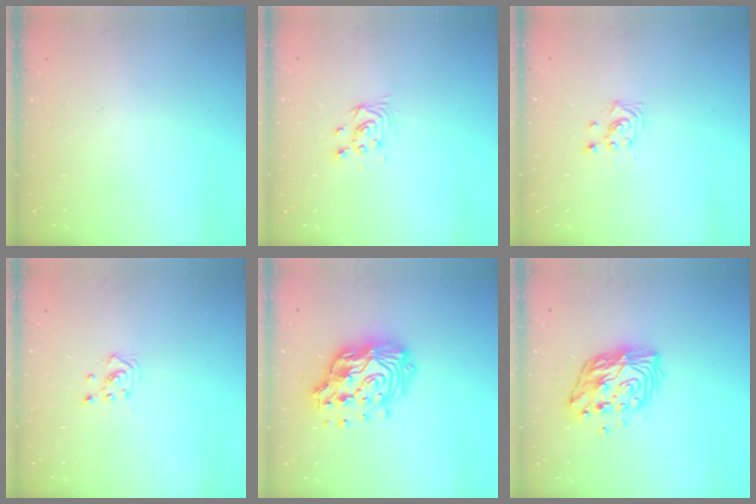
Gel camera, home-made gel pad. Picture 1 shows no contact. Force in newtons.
{"total": 3.9, "press": 3.9, "slide": 0.3}
{"total": 3.7, "press": 3.7, "slide": 0.1}
{"total": 3.1, "press": 3.1, "slide": 0.2}
{"total": 18.7, "press": 18.6, "slide": 1.5}
{"total": 11.7, "press": 11.7, "slide": 0.8}